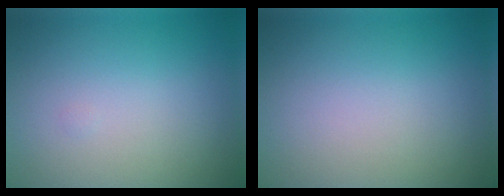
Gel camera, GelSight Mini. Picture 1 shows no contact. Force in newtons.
{"total": 0.0}